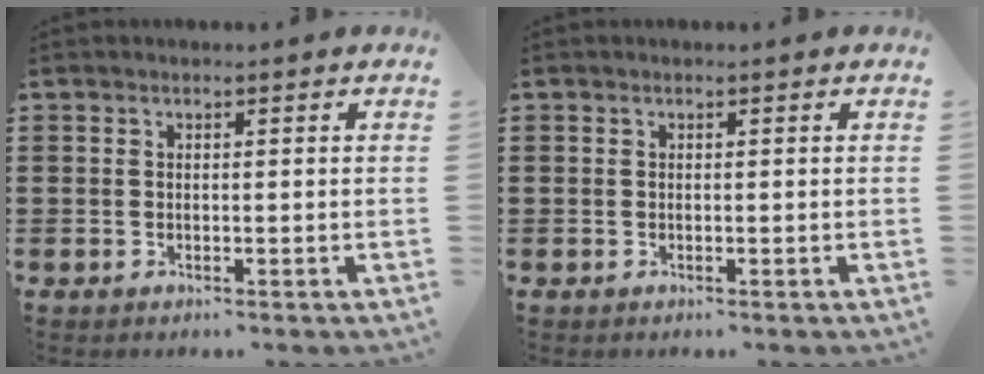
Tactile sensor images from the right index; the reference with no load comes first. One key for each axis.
{"total": 0.0}